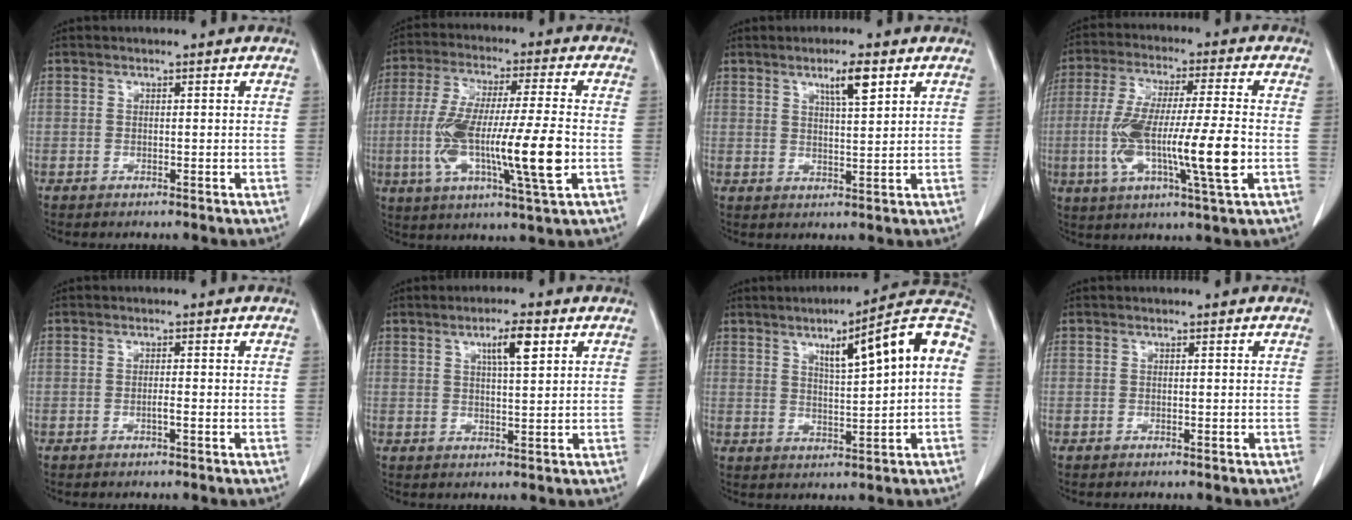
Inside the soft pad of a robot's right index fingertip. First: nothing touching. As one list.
[{"total": 16.8, "force": [-3.0, 1.1, 16.5], "torque": [-0.312, -0.010, -0.053]}, {"total": 4.8, "force": [2.7, 0.5, 3.9], "torque": [-0.066, -0.001, 0.047]}, {"total": 15.7, "force": [-2.8, 1.0, 15.4], "torque": [-0.294, -0.008, -0.050]}, {"total": 1.0, "force": [-0.4, 0.0, 0.9], "torque": [-0.015, 0.003, -0.005]}, {"total": 4.7, "force": [2.2, 0.6, 4.1], "torque": [-0.070, 0.001, 0.038]}, {"total": 13.6, "force": [3.2, 1.3, 13.1], "torque": [-0.184, 0.030, 0.042]}, {"total": 0.0}]